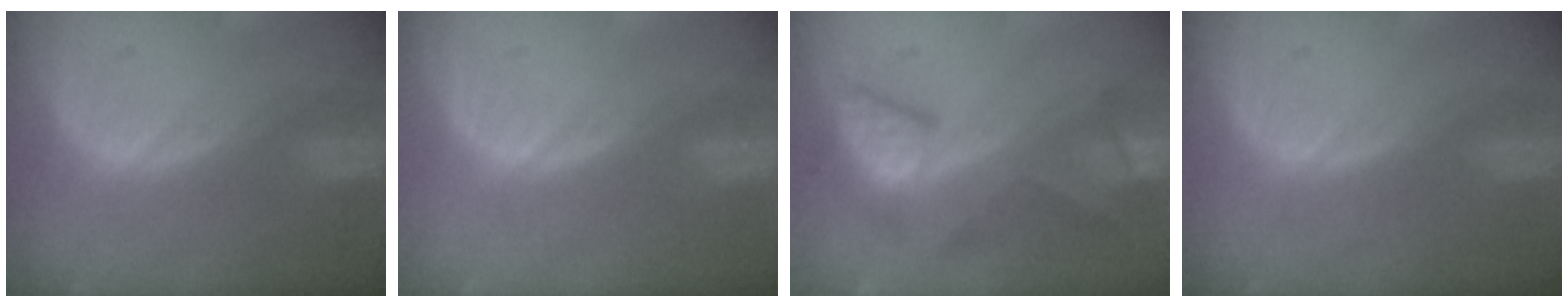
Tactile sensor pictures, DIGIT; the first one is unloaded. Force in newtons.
{"total": 0.0}
{"total": 7.9, "press": 7.8, "slide": 1.4}
{"total": 0.0}